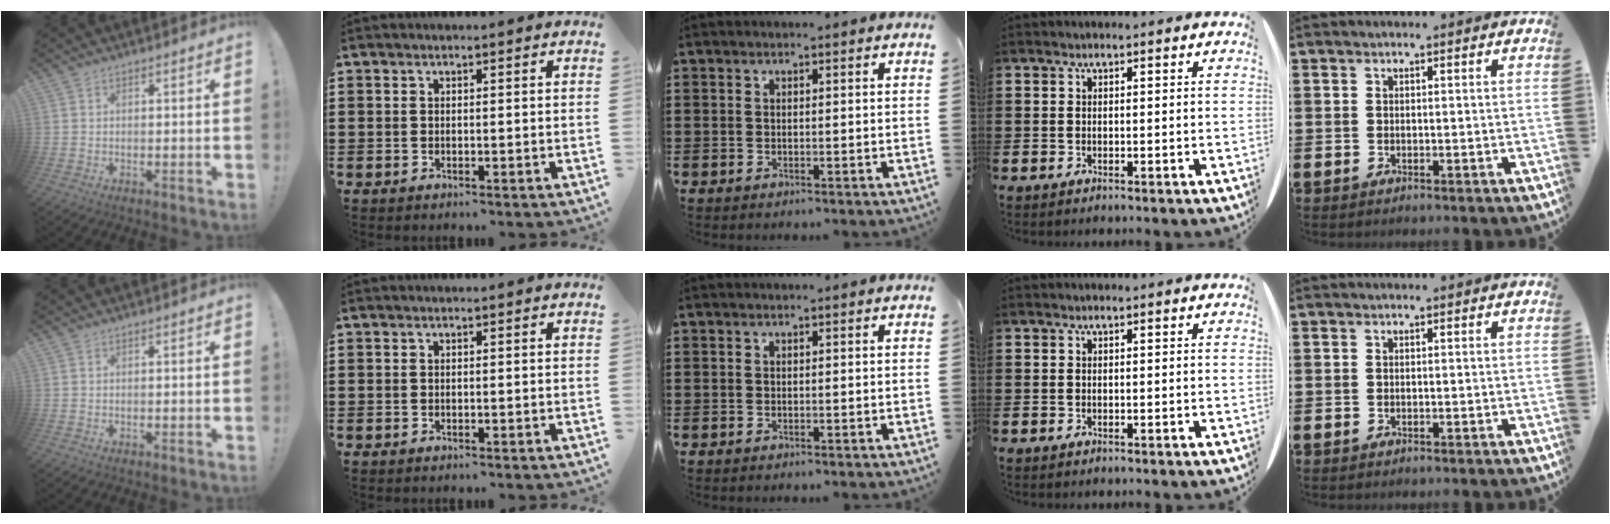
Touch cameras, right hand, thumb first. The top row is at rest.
{}